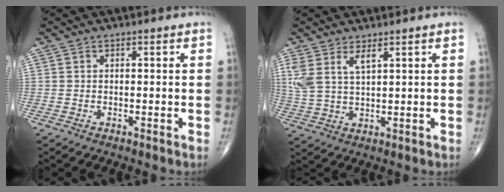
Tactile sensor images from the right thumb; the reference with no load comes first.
{"total": 5.9, "force": [3.1, 2.1, 4.6], "torque": [-0.107, -0.010, 0.072]}